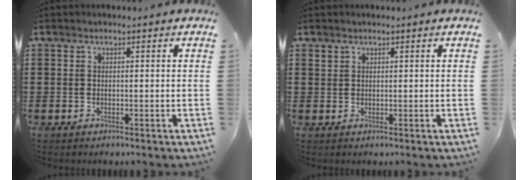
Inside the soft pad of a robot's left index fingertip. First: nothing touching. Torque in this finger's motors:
{"motor_torque": [0.00, -0.02, -0.03, -0.03]}